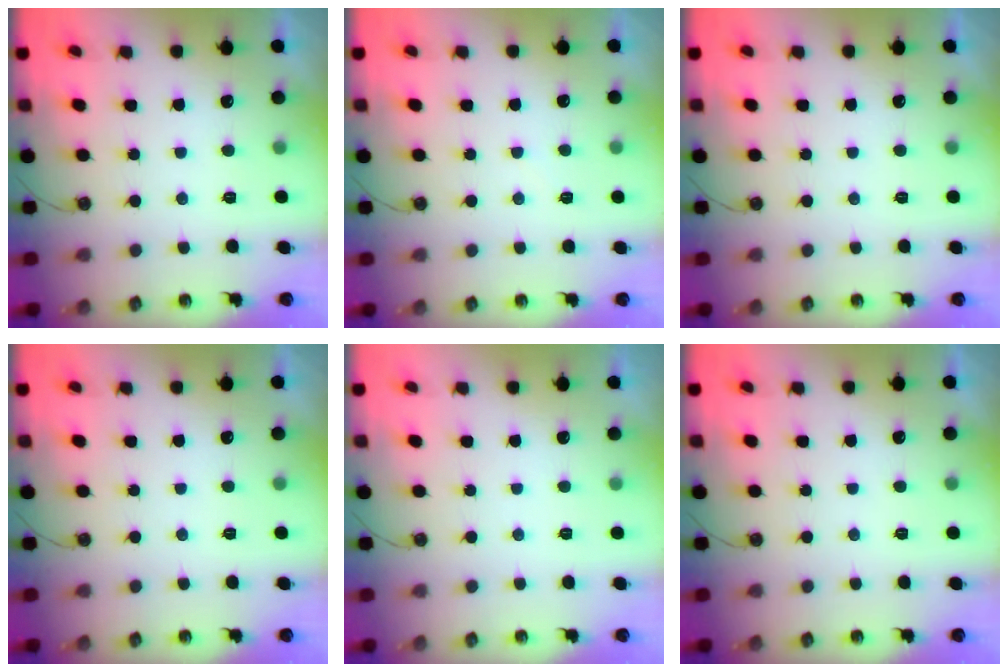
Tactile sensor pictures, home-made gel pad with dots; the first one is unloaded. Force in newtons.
{"total": 4.8, "press": 4.7, "slide": 0.5}
{"total": 0.0}
{"total": 0.0}
{"total": 0.0}
{"total": 0.0}